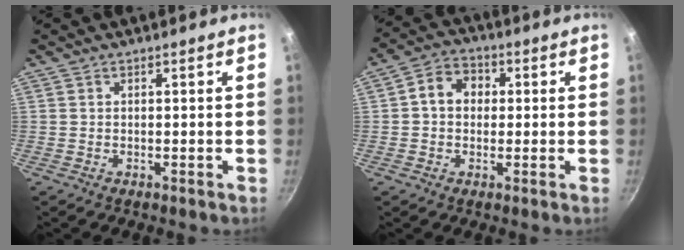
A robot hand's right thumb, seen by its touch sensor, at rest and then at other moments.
{"total": 6.9, "force": [0.8, 5.7, 3.9], "torque": [-0.038, 0.016, -0.002]}